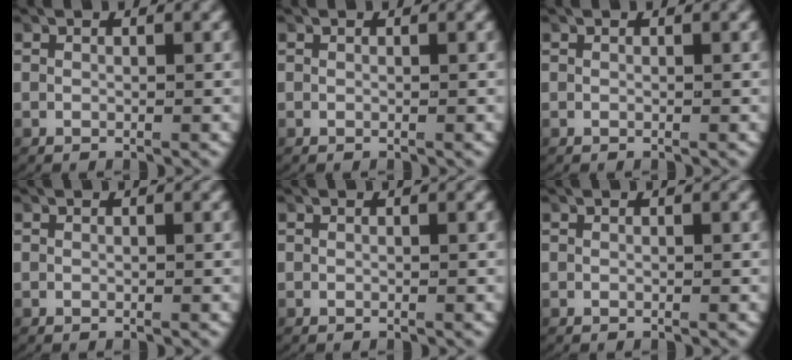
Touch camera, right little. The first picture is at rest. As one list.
[{"total": 0.0}, {"total": 0.0}, {"total": 0.0}, {"total": 0.0}, {"total": 0.0}]